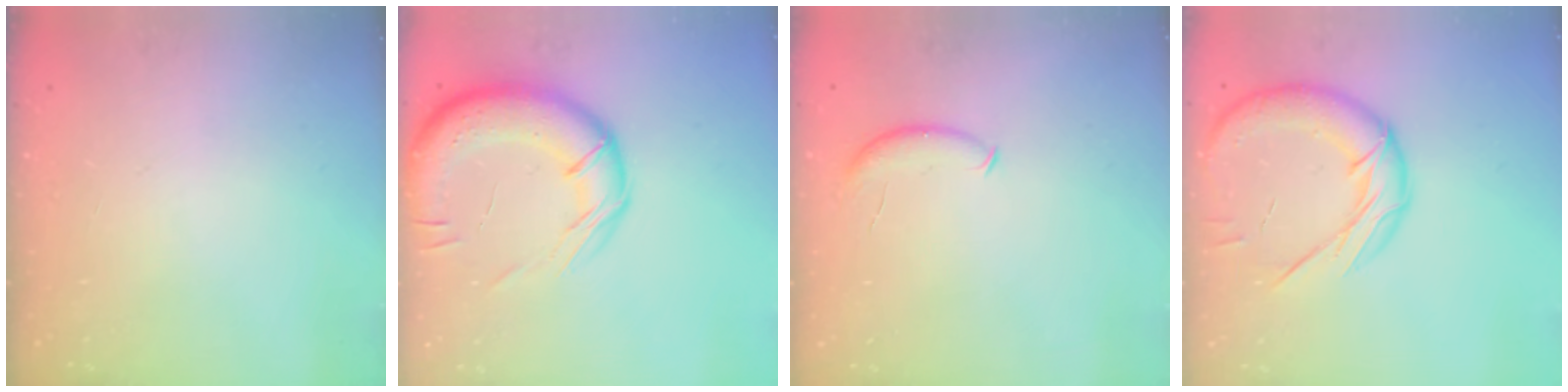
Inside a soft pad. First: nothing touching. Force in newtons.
{"total": 18.4, "press": 18.0, "slide": 3.7}
{"total": 6.8, "press": 6.8, "slide": 0.6}
{"total": 18.4, "press": 18.2, "slide": 2.8}